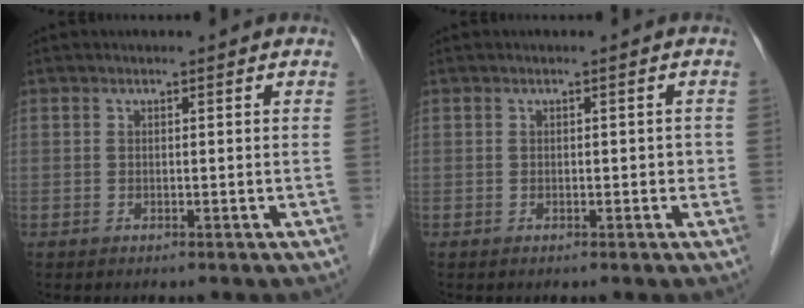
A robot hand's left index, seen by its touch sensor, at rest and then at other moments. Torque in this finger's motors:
{"motor_torque": [0.05, 0.07, 0.00, -0.01]}